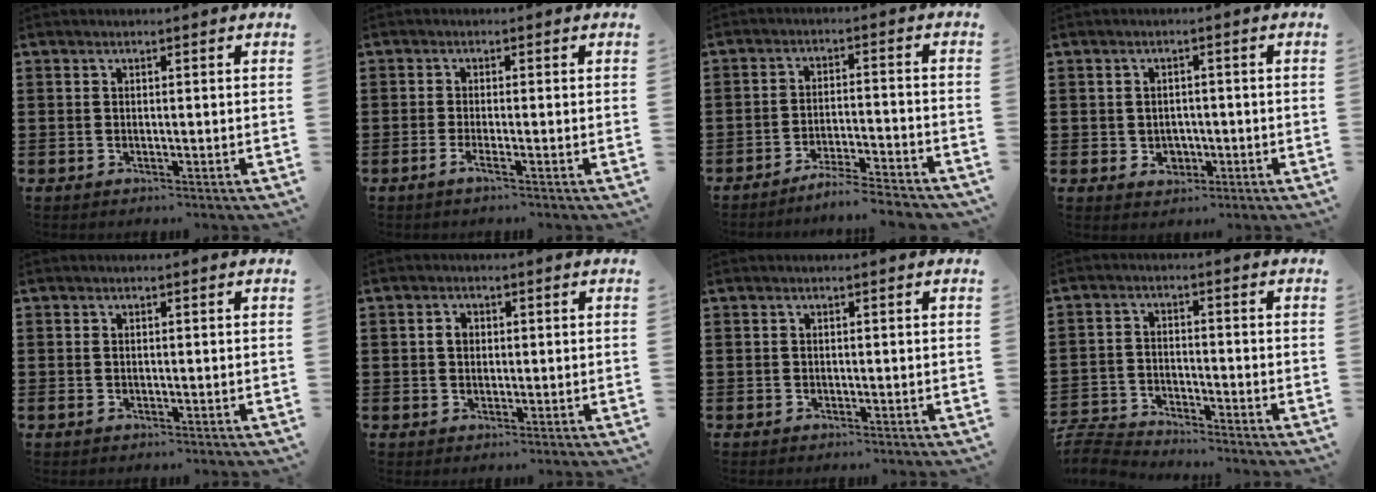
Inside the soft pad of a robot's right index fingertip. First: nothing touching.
{"total": 1.6, "force": [-1.0, 0.0, 1.3], "torque": [-0.029, -0.005, -0.021]}
{"total": 4.9, "force": [-4.7, -0.5, 1.3], "torque": [-0.030, -0.012, -0.097]}
{"total": 2.3, "force": [-0.5, 2.1, 0.7], "torque": [-0.021, 0.006, -0.013]}
{"total": 0.0}
{"total": 1.8, "force": [0.3, 1.4, 1.1], "torque": [-0.024, 0.009, 0.004]}
{"total": 0.0}
{"total": 4.4, "force": [-4.4, 0.4, 0.4], "torque": [-0.031, -0.004, -0.097]}